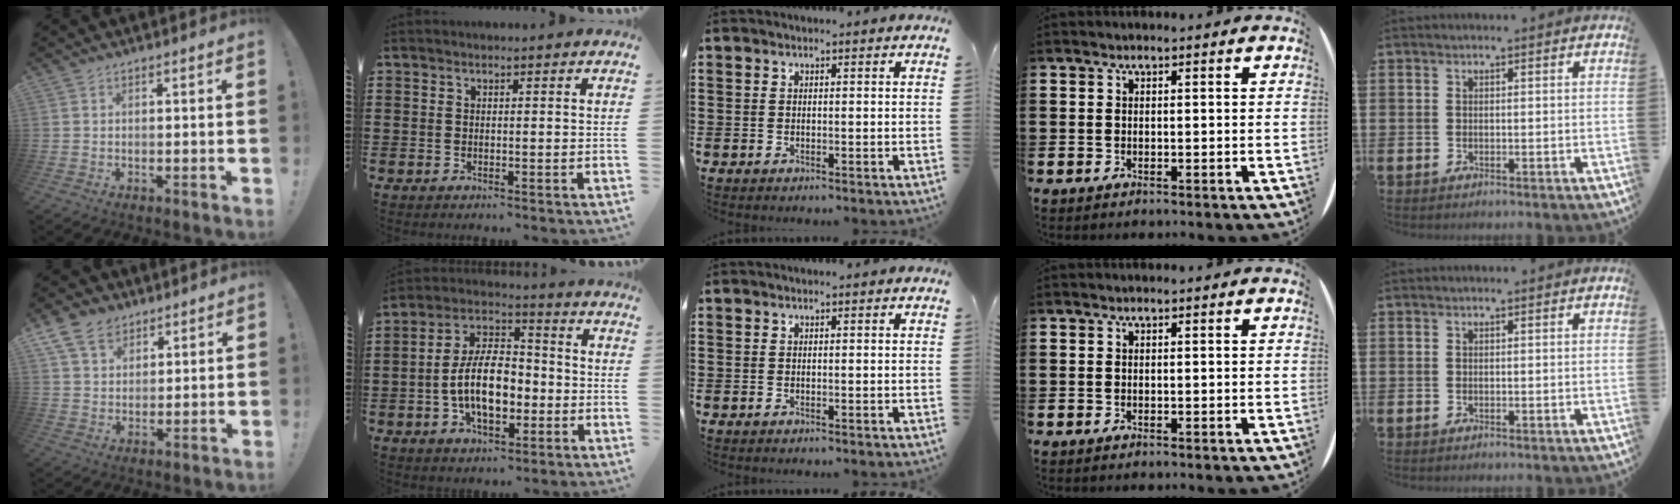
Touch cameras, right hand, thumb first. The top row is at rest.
{"thumb": {"total": 9.5, "force": [6.0, 6.6, 3.4], "torque": [-0.061, -0.029, 0.119]}, "index": {"total": 11.1, "force": [-2.5, 6.0, 9.0], "torque": [-0.180, -0.001, -0.052]}}